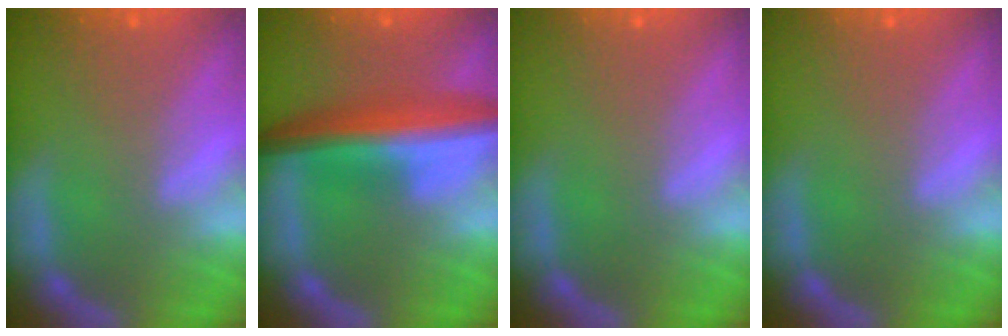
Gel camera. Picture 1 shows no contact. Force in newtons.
{"total": 8.0}
{"total": 0.0}
{"total": 0.0}